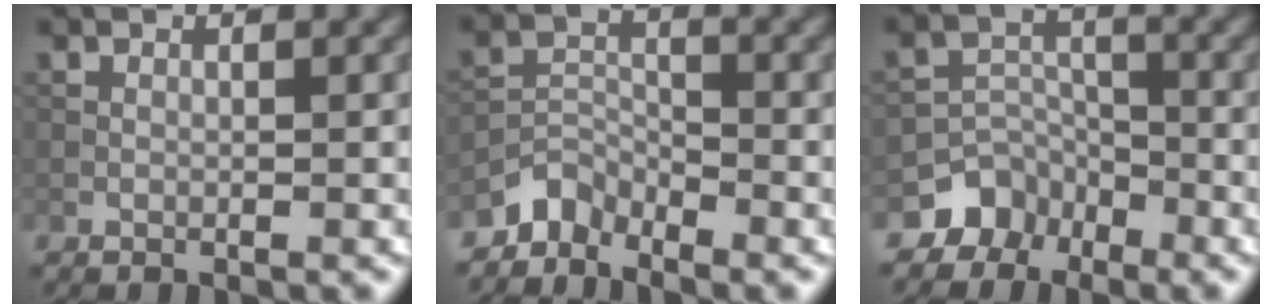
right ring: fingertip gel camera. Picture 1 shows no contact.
{"total": 2.8, "force": [-2.6, 1.0, 0.2], "torque": [0.001, 0.010, -0.059]}
{"total": 4.2, "force": [-3.1, 2.7, 0.3], "torque": [0.014, 0.004, -0.052]}